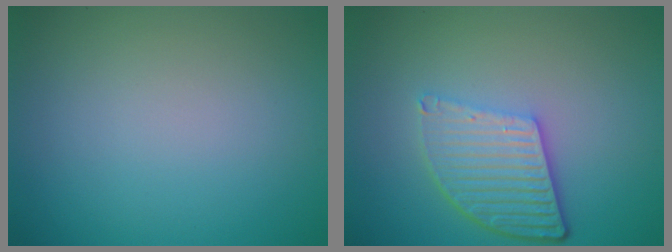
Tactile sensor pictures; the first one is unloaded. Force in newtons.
{"total": 5.4, "press": 3.9, "slide": 3.8}